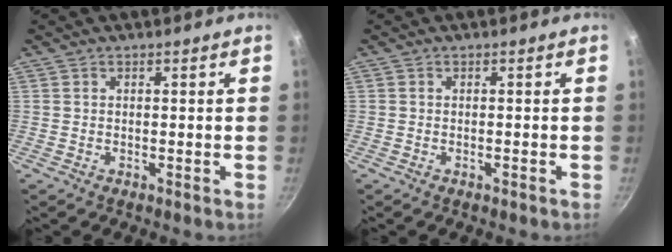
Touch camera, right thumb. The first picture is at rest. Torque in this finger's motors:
{"motor_torque": [-0.45, -0.20, -0.15, -0.23, 0.07]}